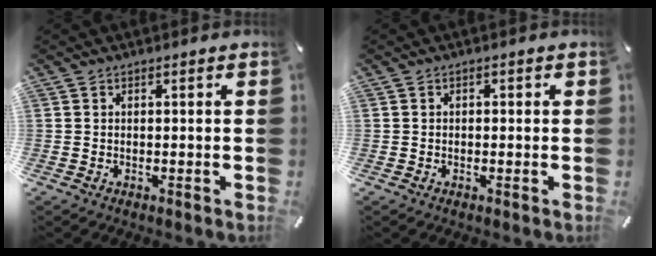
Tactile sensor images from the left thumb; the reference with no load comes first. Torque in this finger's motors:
{"motor_torque": [-0.10, -0.29, -0.13, 0.06, -0.03]}